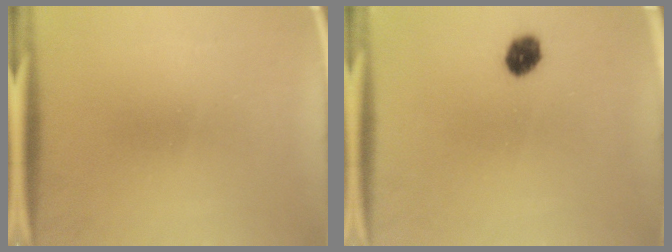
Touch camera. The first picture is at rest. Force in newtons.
{"total": 4.5}